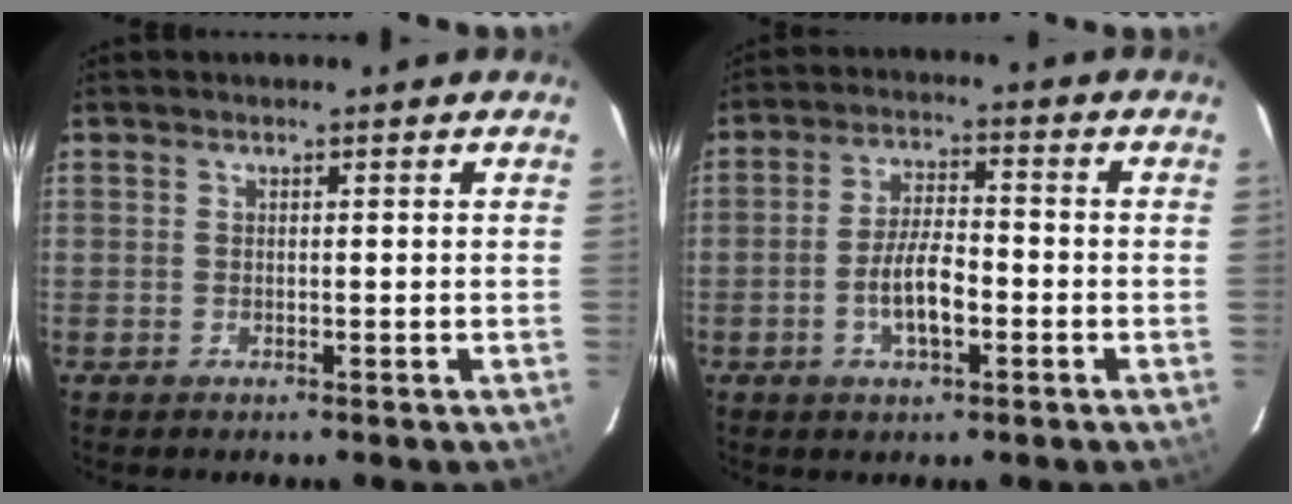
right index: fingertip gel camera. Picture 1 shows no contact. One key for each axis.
{"total": 7.1, "fx": -2.6, "fy": 2.5, "fz": 6.2, "tx": -0.121, "ty": 0.006, "tz": -0.045}